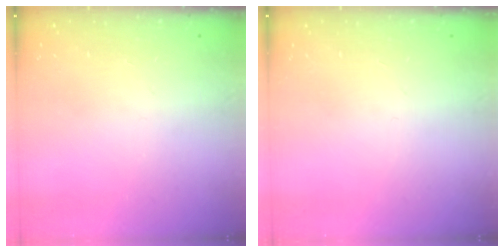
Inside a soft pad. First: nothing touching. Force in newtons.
{"total": 0.0}